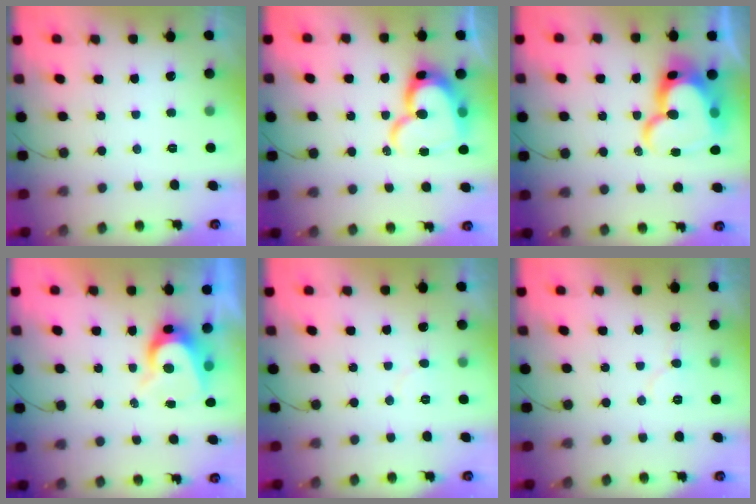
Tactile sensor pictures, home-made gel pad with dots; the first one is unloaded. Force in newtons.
{"total": 17.1, "press": 17.0, "slide": 1.8}
{"total": 19.9, "press": 19.9, "slide": 1.6}
{"total": 8.2, "press": 8.2, "slide": 0.8}
{"total": 3.6, "press": 3.6, "slide": 0.3}
{"total": 6.1, "press": 6.1, "slide": 0.5}